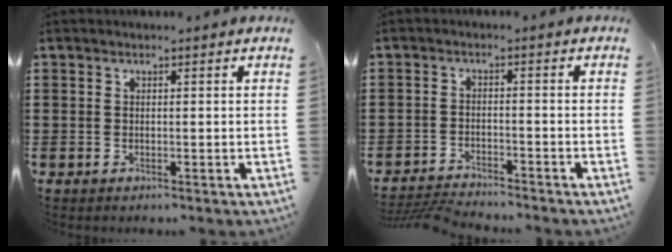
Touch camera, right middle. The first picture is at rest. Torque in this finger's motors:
{"motor_torque": [0.51, -0.01, 0.11, 0.06]}